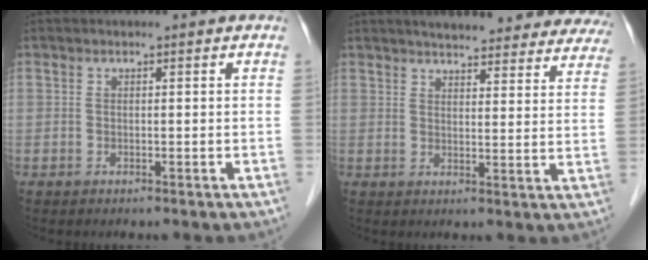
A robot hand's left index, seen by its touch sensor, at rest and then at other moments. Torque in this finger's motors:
{"motor_torque": [0.00, -1.13, 0.36, 0.11]}